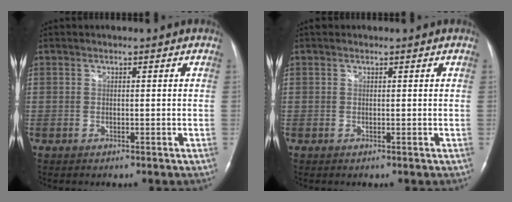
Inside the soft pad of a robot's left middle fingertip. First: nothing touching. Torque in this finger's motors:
{"motor_torque": [0.14, -0.07, -0.03, 0.01]}